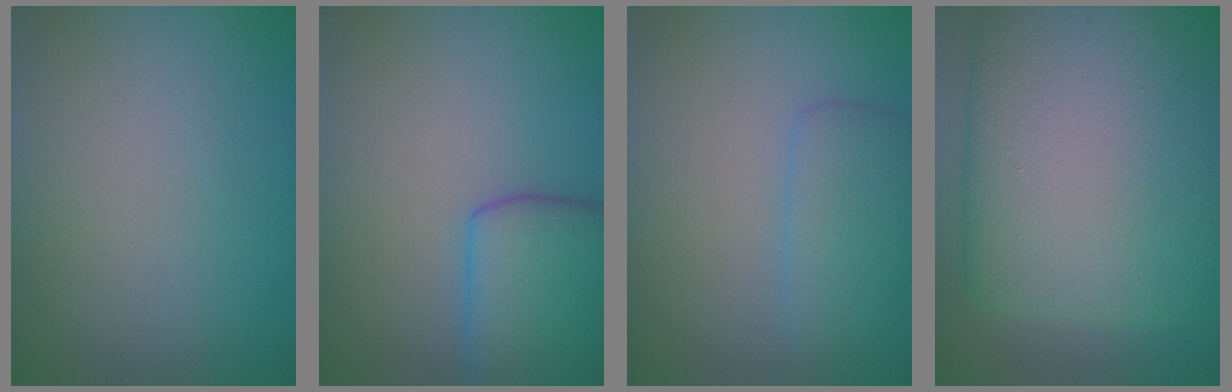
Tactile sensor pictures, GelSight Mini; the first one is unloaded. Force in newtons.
{"total": 5.9, "press": 5.9, "slide": 0.1}
{"total": 2.8, "press": 2.8, "slide": 0.2}
{"total": 22.1, "press": 22.1, "slide": 0.7}